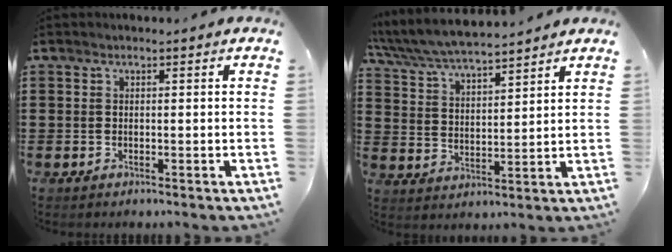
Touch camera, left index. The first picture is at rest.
{"total": 6.3, "force": [6.1, 0.4, 1.6], "torque": [-0.057, -0.031, 0.108]}